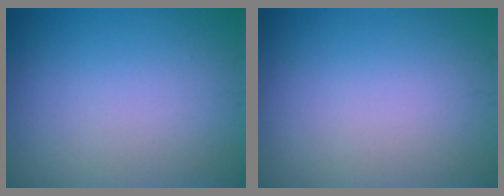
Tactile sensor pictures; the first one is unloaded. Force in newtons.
{"total": 0.0}